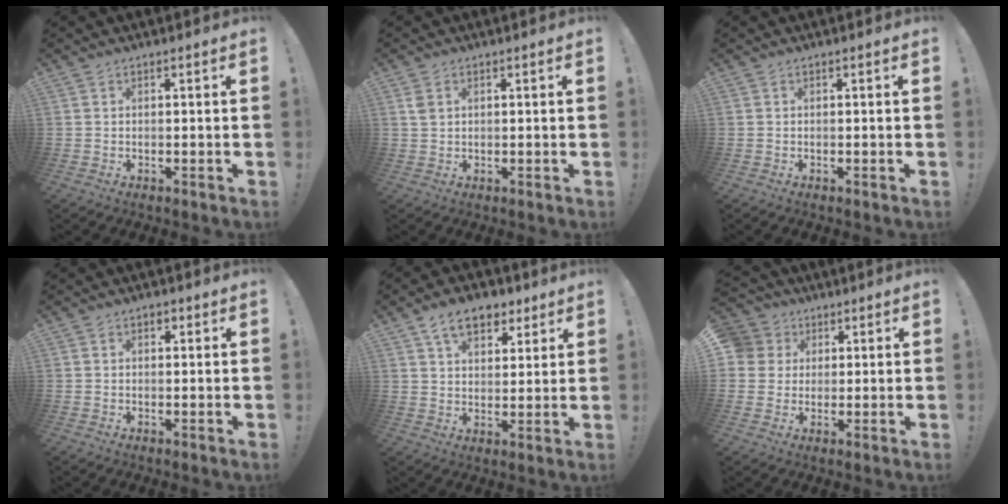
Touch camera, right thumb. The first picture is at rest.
{"total": 2.5, "force": [1.2, 1.6, 1.4], "torque": [-0.013, -0.003, 0.020]}
{"total": 0.0}
{"total": 1.1, "force": [0.4, 0.8, 0.6], "torque": [-0.009, 0.002, 0.005]}
{"total": 10.9, "force": [6.4, 6.5, 5.9], "torque": [-0.090, -0.022, 0.120]}
{"total": 7.9, "force": [1.8, 7.5, 1.6], "torque": [-0.023, -0.006, 0.038]}